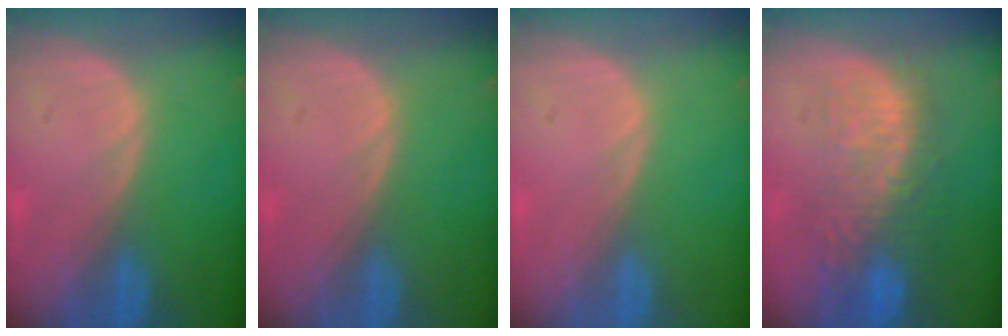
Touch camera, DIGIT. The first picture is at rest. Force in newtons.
{"total": 0.0}
{"total": 0.0}
{"total": 11.0, "press": 9.5, "slide": 5.4}